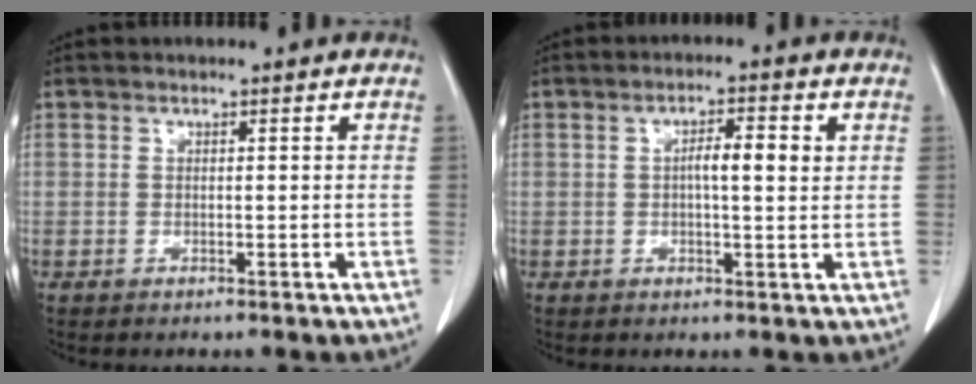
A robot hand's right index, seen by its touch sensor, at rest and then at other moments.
{"total": 4.5, "force": [0.9, 0.9, 4.4], "torque": [-0.074, 0.008, 0.012]}